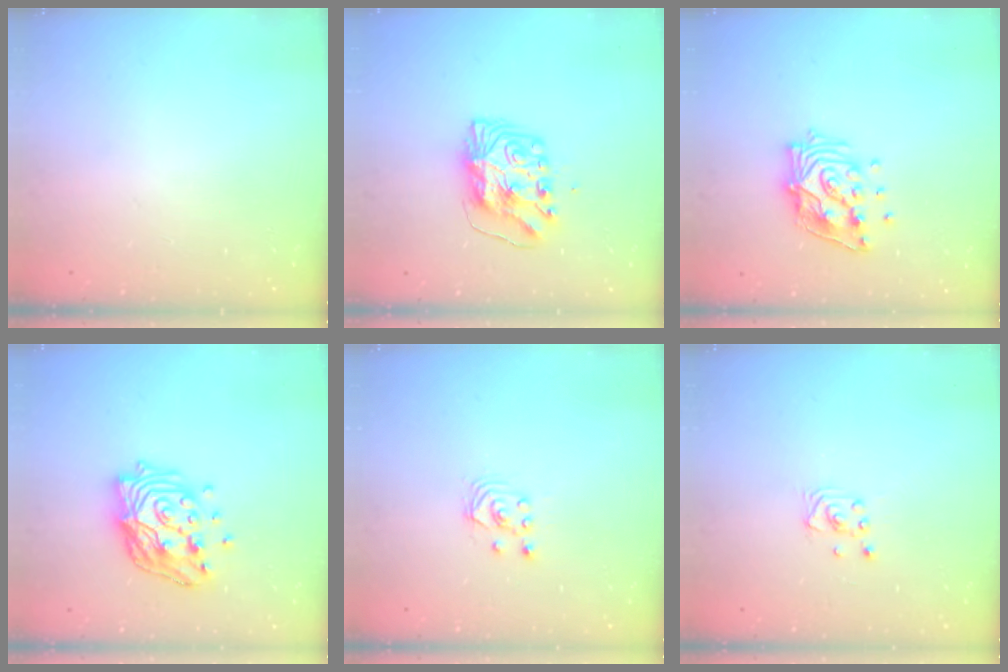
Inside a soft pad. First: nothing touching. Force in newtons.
{"total": 8.5, "press": 8.4, "slide": 0.9}
{"total": 14.1, "press": 14.0, "slide": 1.2}
{"total": 17.3, "press": 16.6, "slide": 4.8}
{"total": 2.6, "press": 2.6, "slide": 0.3}
{"total": 2.2, "press": 2.2, "slide": 0.1}